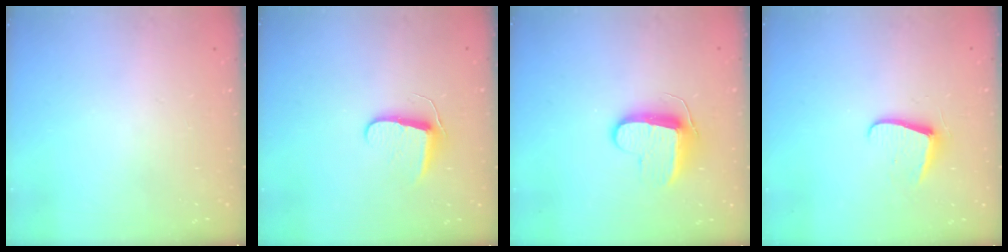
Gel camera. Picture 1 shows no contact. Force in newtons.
{"total": 7.2, "press": 7.2, "slide": 0.7}
{"total": 9.9, "press": 9.9, "slide": 0.1}
{"total": 7.2, "press": 7.2, "slide": 0.5}